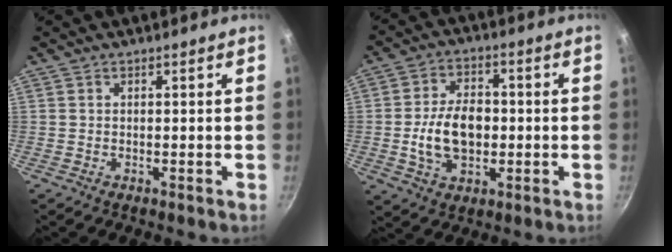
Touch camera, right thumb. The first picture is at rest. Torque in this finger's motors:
{"motor_torque": [0.40, 0.76, 1.23, -0.06, 0.13]}